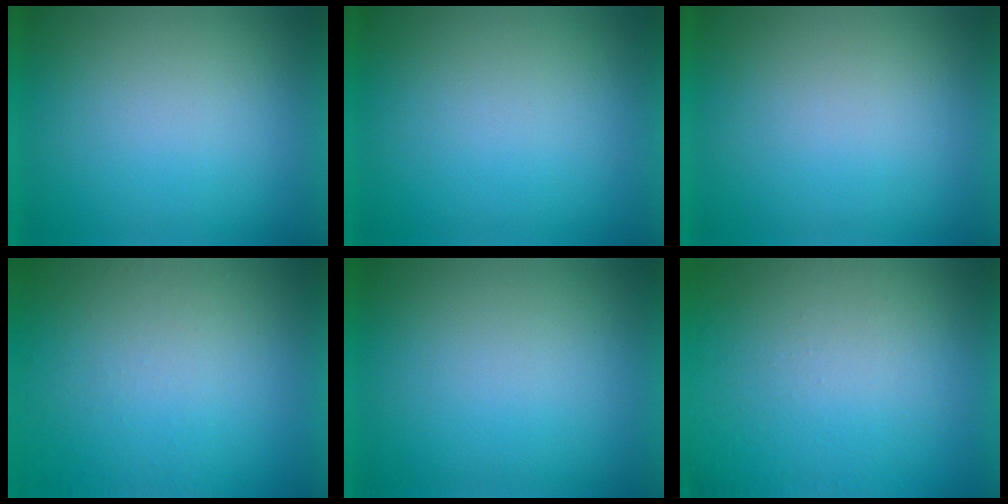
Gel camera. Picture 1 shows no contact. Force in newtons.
{"total": 0.0}
{"total": 0.0}
{"total": 7.1}
{"total": 0.0}
{"total": 7.3}